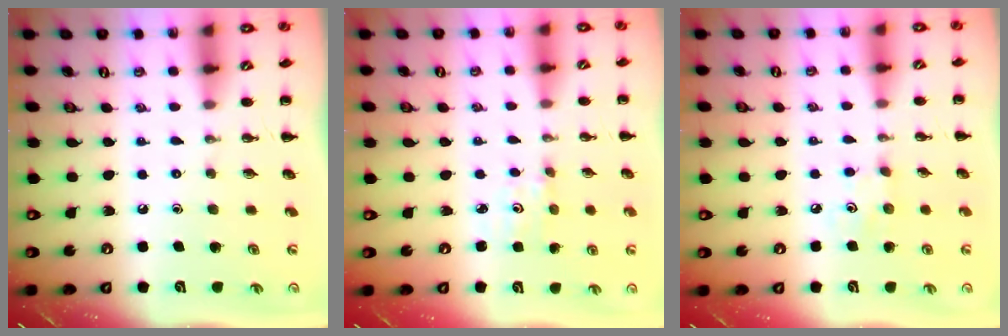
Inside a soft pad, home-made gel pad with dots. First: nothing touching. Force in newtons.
{"total": 1.5, "press": 1.4, "slide": 0.5}
{"total": 3.7, "press": 3.6, "slide": 0.9}